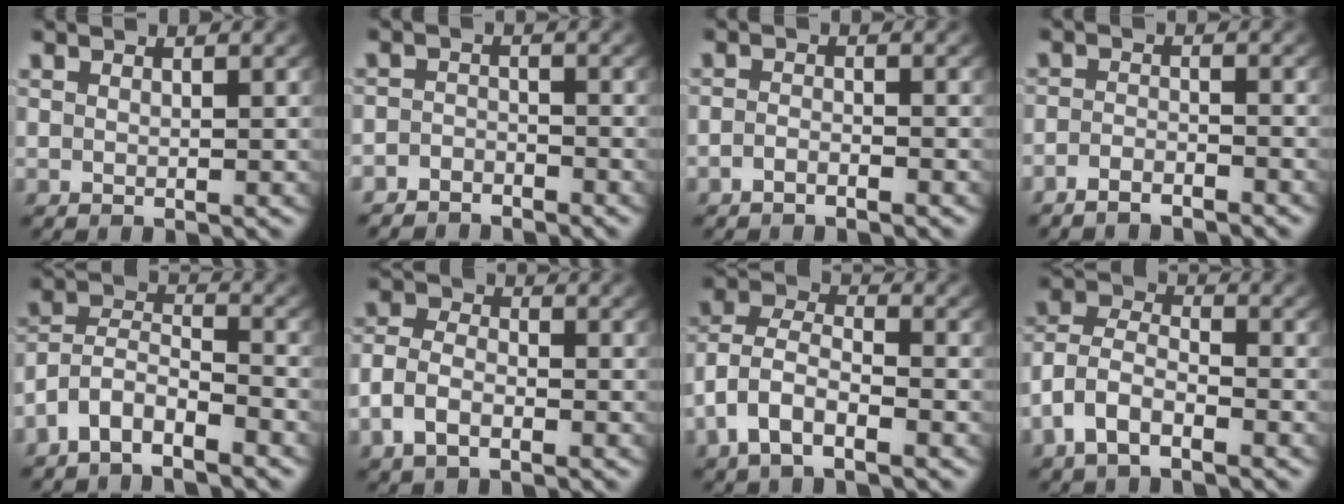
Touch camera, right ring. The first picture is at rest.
{"total": 3.3, "force": [-3.1, 1.3, -0.2], "torque": [-0.002, -0.020, -0.050]}
{"total": 1.5, "force": [-1.5, 0.2, 0.4], "torque": [-0.010, -0.009, -0.026]}
{"total": 3.1, "force": [-2.9, 0.7, 0.6], "torque": [-0.017, -0.010, -0.047]}
{"total": 7.4, "force": [-3.1, 6.3, 2.5], "torque": [-0.073, -0.024, -0.066]}
{"total": 4.6, "force": [-1.6, 3.6, 2.5], "torque": [-0.067, -0.019, -0.024]}
{"total": 6.1, "force": [-1.1, 4.8, 3.7], "torque": [-0.101, -0.023, -0.020]}
{"total": 6.6, "force": [-1.7, 5.5, 3.3], "torque": [-0.096, -0.025, -0.033]}